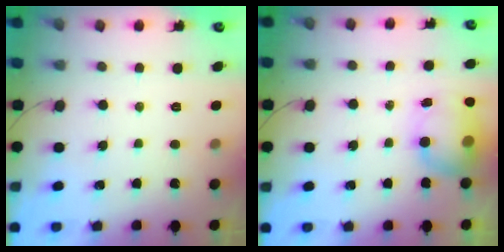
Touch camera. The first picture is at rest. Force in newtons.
{"total": 7.0, "press": 7.0, "slide": 1.1}